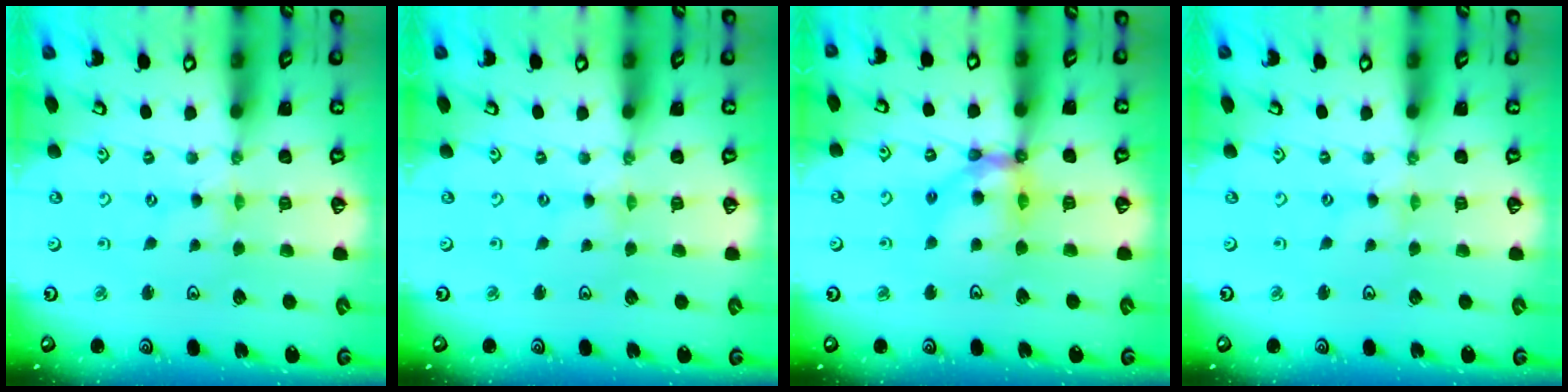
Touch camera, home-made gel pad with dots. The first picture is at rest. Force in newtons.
{"total": 0.0}
{"total": 12.6, "press": 12.5, "slide": 1.5}
{"total": 0.8, "press": 0.8, "slide": 0.1}